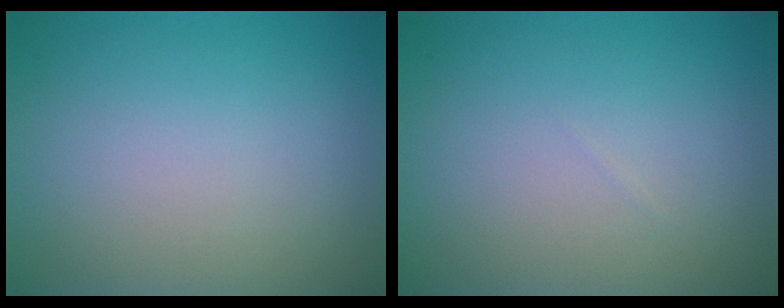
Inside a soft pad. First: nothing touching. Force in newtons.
{"total": 0.0}